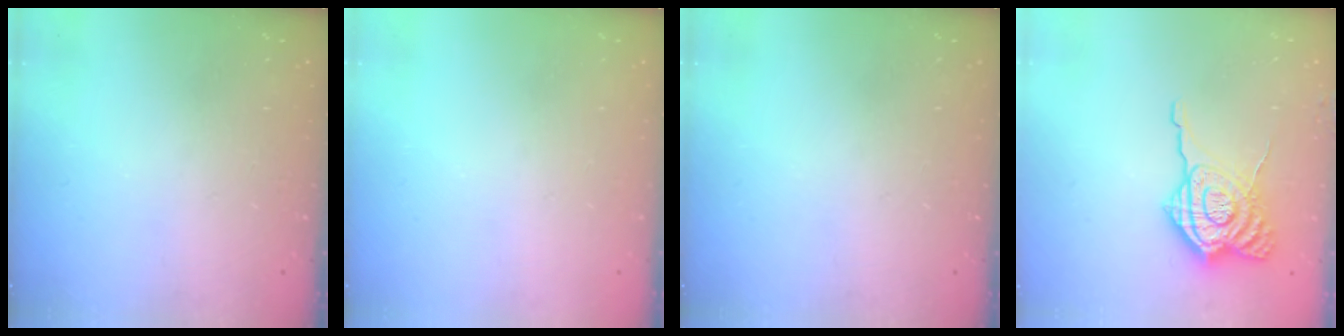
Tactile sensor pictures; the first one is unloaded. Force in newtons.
{"total": 0.0}
{"total": 0.0}
{"total": 12.9, "press": 12.8, "slide": 1.3}